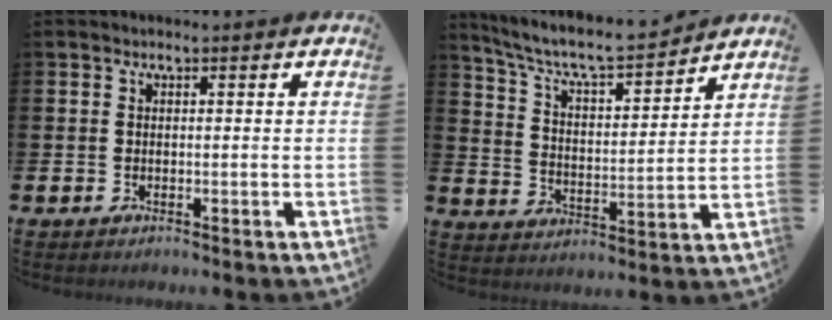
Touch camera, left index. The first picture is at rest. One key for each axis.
{"total": 7.6, "fx": 7.0, "fy": 1.2, "fz": 2.6, "tx": -0.086, "ty": -0.052, "tz": 0.120}